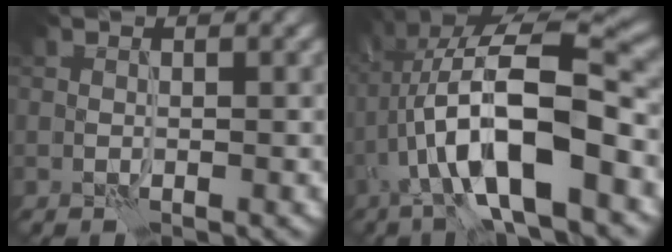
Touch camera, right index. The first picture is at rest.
{"total": 11.9, "force": [-3.0, 3.9, 10.9], "torque": [-0.201, 0.020, -0.052]}